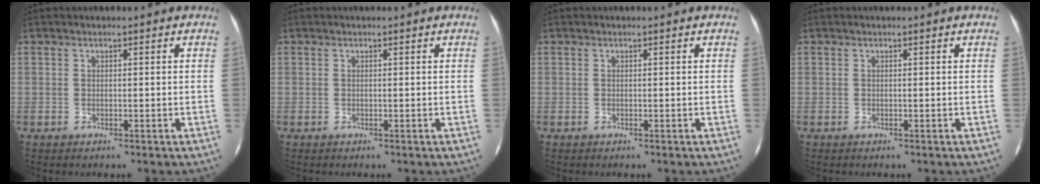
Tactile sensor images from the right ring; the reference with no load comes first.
{"total": 0.0}
{"total": 0.0}
{"total": 0.0}